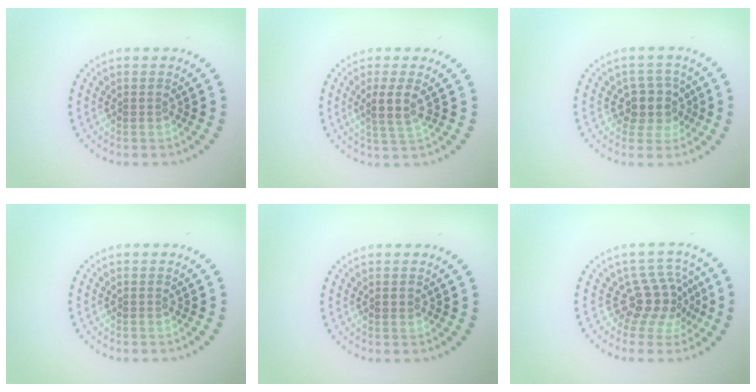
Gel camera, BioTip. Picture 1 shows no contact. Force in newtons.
{"total": 2.7, "press": 2.2, "slide": 1.5}
{"total": 2.9, "press": 2.5, "slide": 1.5}
{"total": 0.0}
{"total": 0.9, "press": 0.9, "slide": 0.2}
{"total": 3.9, "press": 2.8, "slide": 2.8}